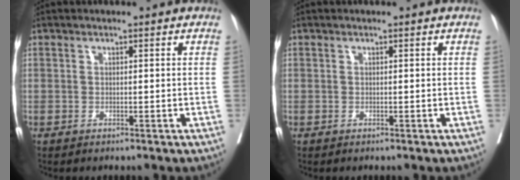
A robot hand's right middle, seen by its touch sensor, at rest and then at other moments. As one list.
[{"total": 0.0}]